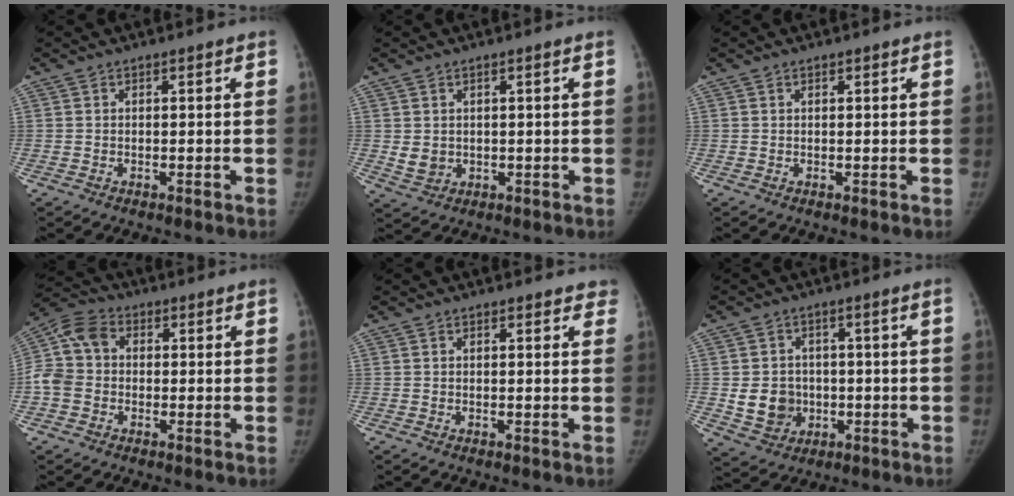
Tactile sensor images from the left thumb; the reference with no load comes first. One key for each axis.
{"total": 3.2, "fx": 0.2, "fy": 2.7, "fz": 1.6, "tx": -0.016, "ty": -0.005, "tz": 0.014}
{"total": 0.0}
{"total": 8.7, "fx": -0.5, "fy": 7.2, "fz": 4.9, "tx": -0.097, "ty": 0.029, "tz": -0.023}
{"total": 2.2, "fx": 1.7, "fy": 1.3, "fz": 0.1, "tx": 0.029, "ty": -0.005, "tz": 0.004}
{"total": 7.1, "fx": -0.7, "fy": 6.3, "fz": 3.2, "tx": -0.020, "ty": 0.005, "tz": 0.002}